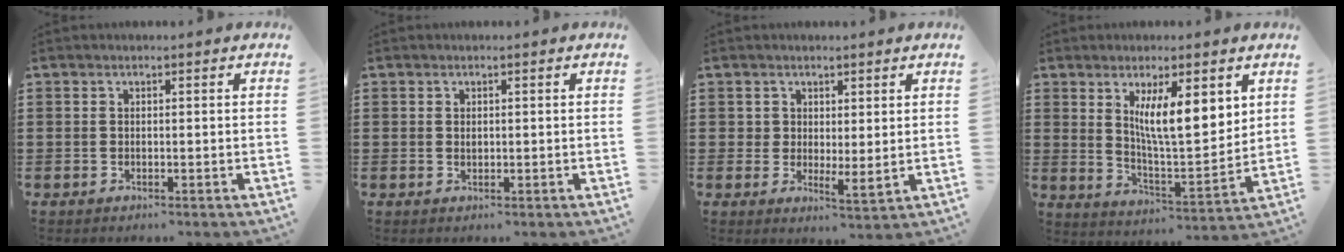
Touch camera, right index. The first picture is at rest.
{"total": 0.7, "force": [0.2, 0.5, 0.5], "torque": [-0.011, 0.001, 0.003]}
{"total": 2.6, "force": [1.2, 1.9, 1.2], "torque": [-0.031, 0.008, 0.024]}
{"total": 9.2, "force": [3.9, 2.7, 7.9], "torque": [-0.145, -0.014, 0.063]}